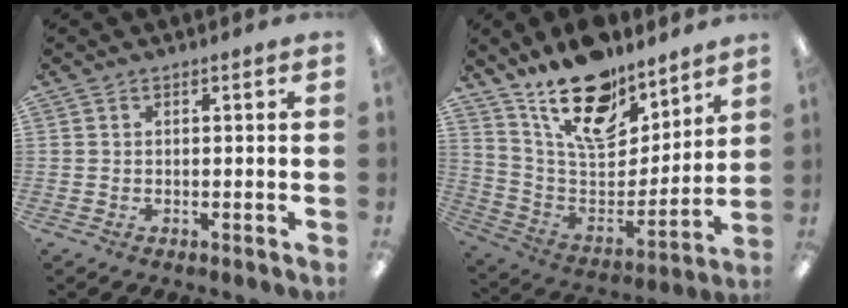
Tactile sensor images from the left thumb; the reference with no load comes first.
{"total": 15.8, "force": [11.2, 8.4, 7.3], "torque": [-0.109, -0.063, 0.200]}